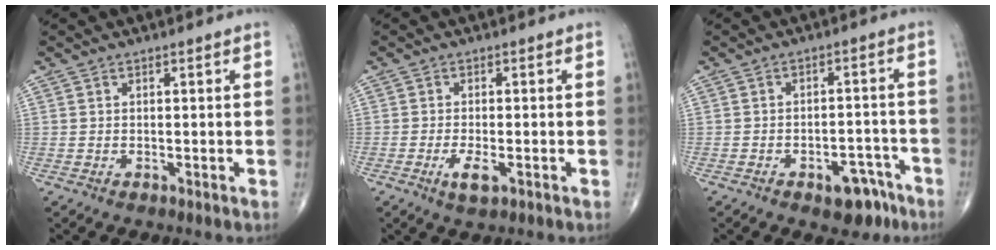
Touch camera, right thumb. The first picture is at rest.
{"total": 3.2, "force": [-1.4, 1.0, 2.7], "torque": [-0.053, -0.004, -0.025]}
{"total": 7.2, "force": [-4.4, 3.8, 4.2], "torque": [-0.031, 0.038, -0.056]}